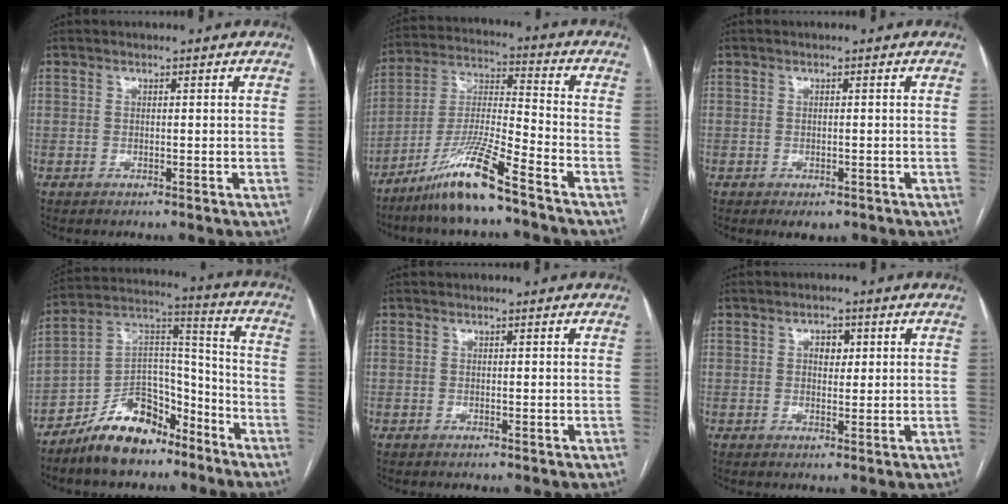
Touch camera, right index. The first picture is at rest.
{"total": 12.2, "force": [-8.6, -0.3, 8.7], "torque": [-0.179, -0.023, -0.162]}
{"total": 2.4, "force": [-1.5, 1.3, 1.2], "torque": [-0.007, 0.000, -0.011]}
{"total": 13.5, "force": [-9.9, 6.4, 6.5], "torque": [-0.119, 0.037, -0.173]}
{"total": 0.0}
{"total": 2.6, "force": [0.7, 1.6, 1.9], "torque": [-0.027, 0.006, 0.010]}